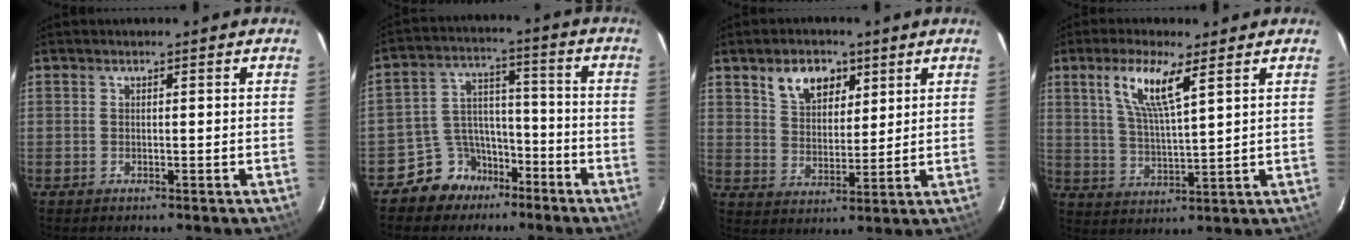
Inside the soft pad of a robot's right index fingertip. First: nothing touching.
{"total": 9.1, "force": [-6.4, 6.3, 1.3], "torque": [-0.033, 0.044, -0.104]}
{"total": 8.4, "force": [4.7, 5.2, 4.7], "torque": [-0.082, 0.016, 0.087]}
{"total": 9.1, "force": [4.7, 1.8, 7.6], "torque": [-0.147, 0.003, 0.092]}